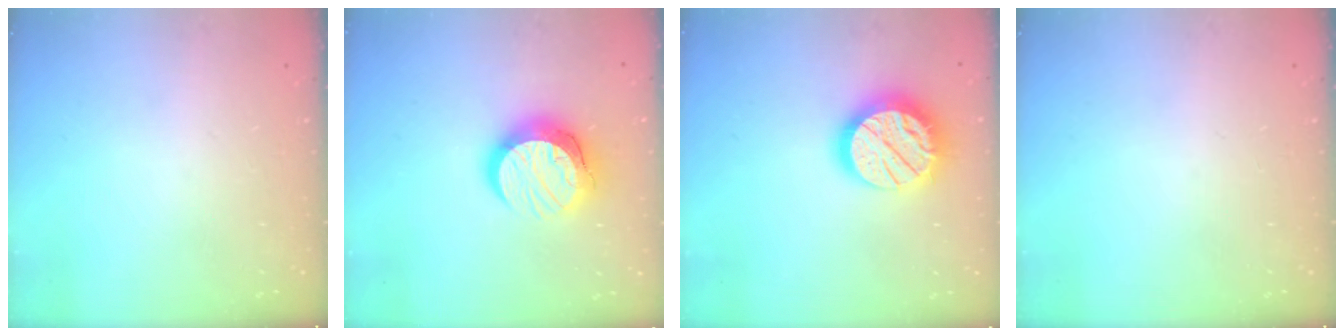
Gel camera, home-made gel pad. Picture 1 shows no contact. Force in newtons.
{"total": 14.1, "press": 14.0, "slide": 1.1}
{"total": 17.7, "press": 17.7, "slide": 1.1}
{"total": 0.0}